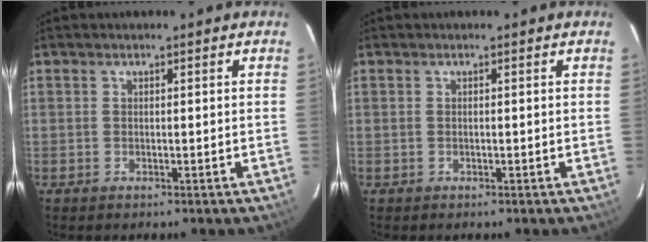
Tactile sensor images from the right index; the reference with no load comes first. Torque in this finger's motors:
{"motor_torque": [0.00, 0.00, 0.00, 0.00]}